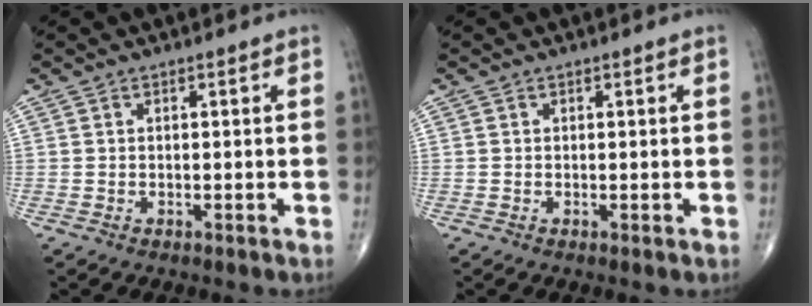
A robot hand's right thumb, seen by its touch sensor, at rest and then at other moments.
{"total": 0.0}